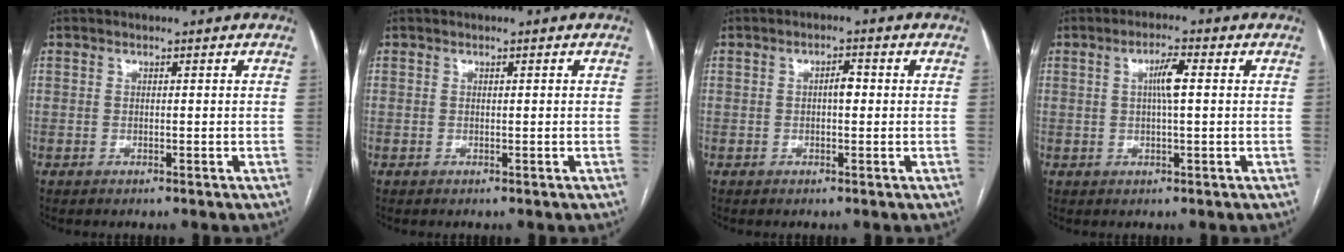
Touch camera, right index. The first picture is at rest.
{"total": 0.0}
{"total": 2.0, "force": [0.0, 0.8, 1.8], "torque": [-0.027, 0.005, -0.001]}
{"total": 3.8, "force": [0.6, 0.3, 3.7], "torque": [-0.068, 0.004, 0.010]}